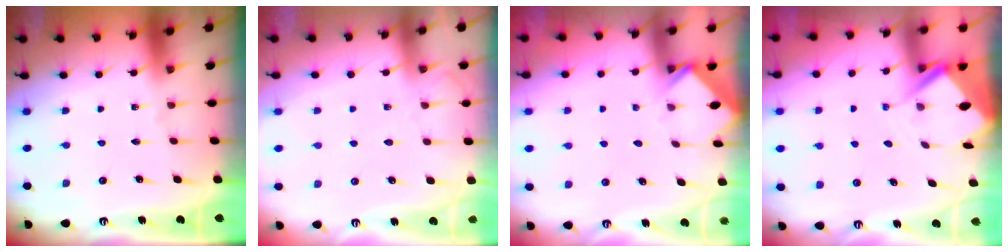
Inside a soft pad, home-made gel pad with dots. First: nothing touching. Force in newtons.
{"total": 3.9, "press": 3.9, "slide": 0.6}
{"total": 3.5, "press": 3.5, "slide": 0.5}
{"total": 3.9, "press": 3.9, "slide": 0.3}